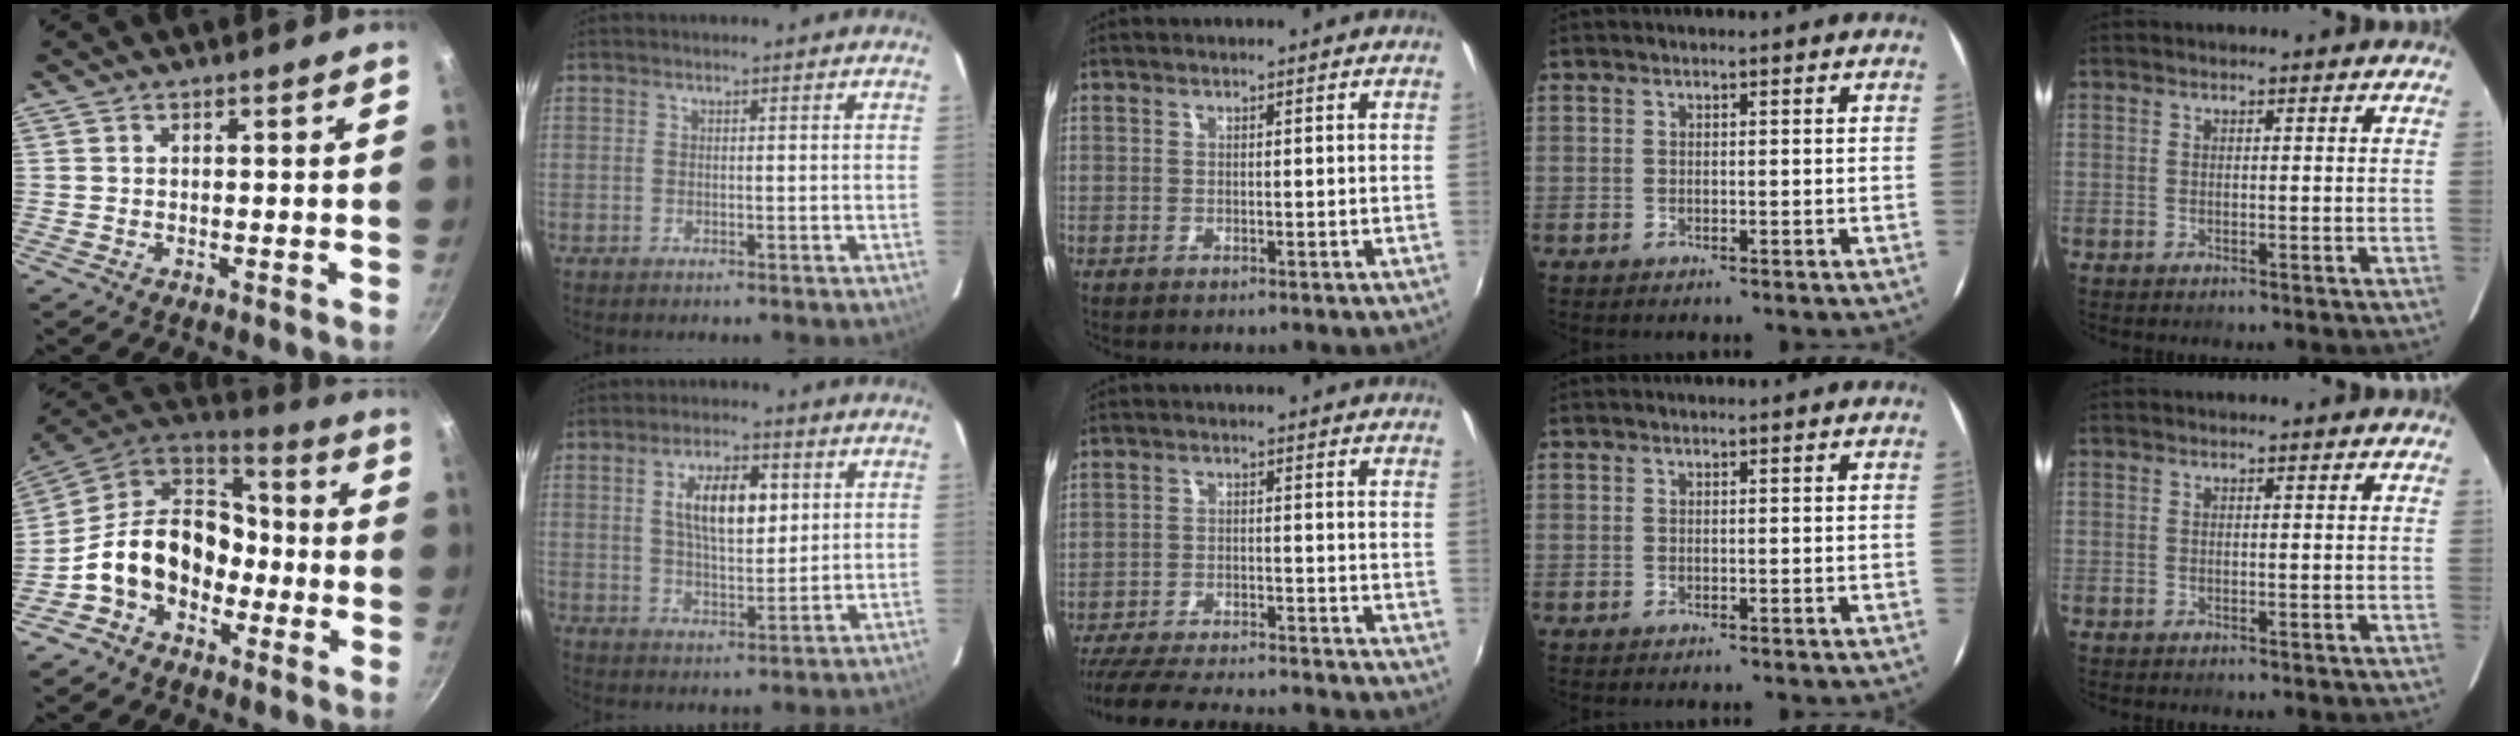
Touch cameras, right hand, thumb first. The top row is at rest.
{"thumb": {"total": 16.6, "force": [-4.2, 12.5, 10.1], "torque": [-0.143, 0.063, -0.090]}, "index": {"total": 10.1, "force": [2.8, 4.1, 8.7], "torque": [-0.155, 0.010, 0.052]}, "middle": {"total": 21.1, "force": [-19.0, 2.8, 8.7], "torque": [-0.173, -0.019, -0.276]}}